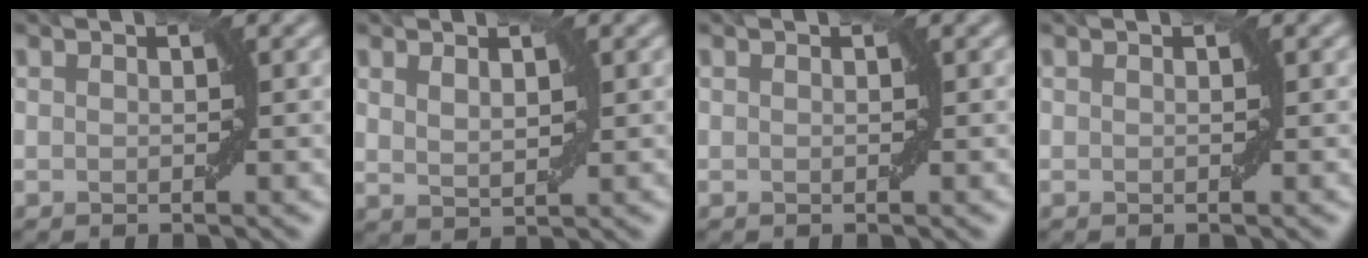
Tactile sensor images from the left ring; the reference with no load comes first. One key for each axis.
{"total": 1.6, "fx": 1.0, "fy": 0.6, "fz": 1.1, "tx": -0.020, "ty": -0.003, "tz": 0.024}
{"total": 0.0}
{"total": 0.0}